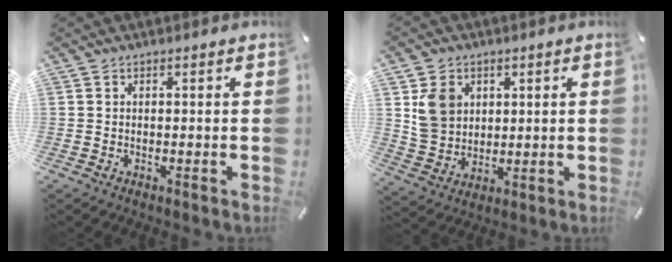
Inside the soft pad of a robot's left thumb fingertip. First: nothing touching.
{"total": 8.4, "force": [3.0, 7.5, 2.2], "torque": [-0.052, -0.002, 0.061]}